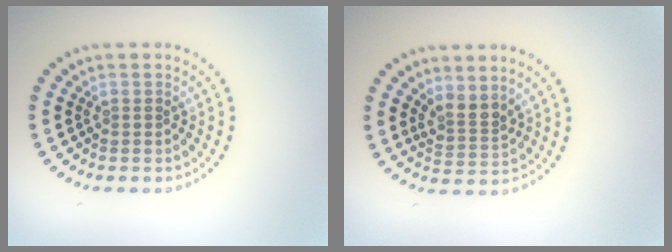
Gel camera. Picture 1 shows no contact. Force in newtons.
{"total": 2.4, "press": 1.8, "slide": 1.6}